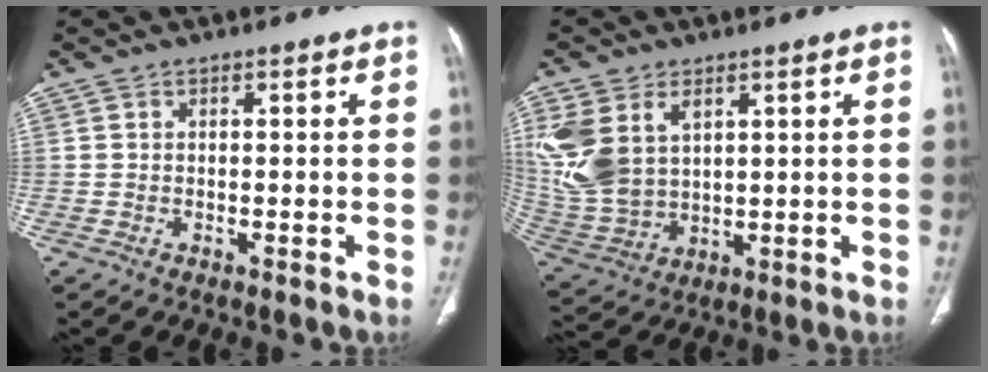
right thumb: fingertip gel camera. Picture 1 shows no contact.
{"total": 15.6, "force": [5.8, 9.3, 11.1], "torque": [-0.256, -0.014, 0.132]}